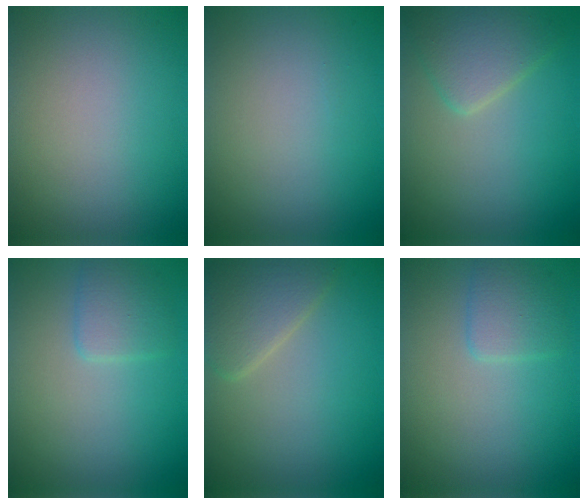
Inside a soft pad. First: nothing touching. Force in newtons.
{"total": 0.0}
{"total": 3.4, "press": 3.4, "slide": 0.2}
{"total": 2.0, "press": 2.0, "slide": 0.1}
{"total": 3.3, "press": 3.3, "slide": 0.2}
{"total": 2.0, "press": 2.0, "slide": 0.1}